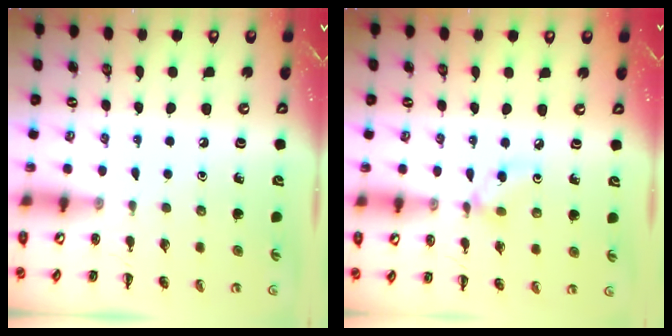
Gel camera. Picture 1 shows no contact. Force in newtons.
{"total": 3.1, "press": 2.9, "slide": 1.1}